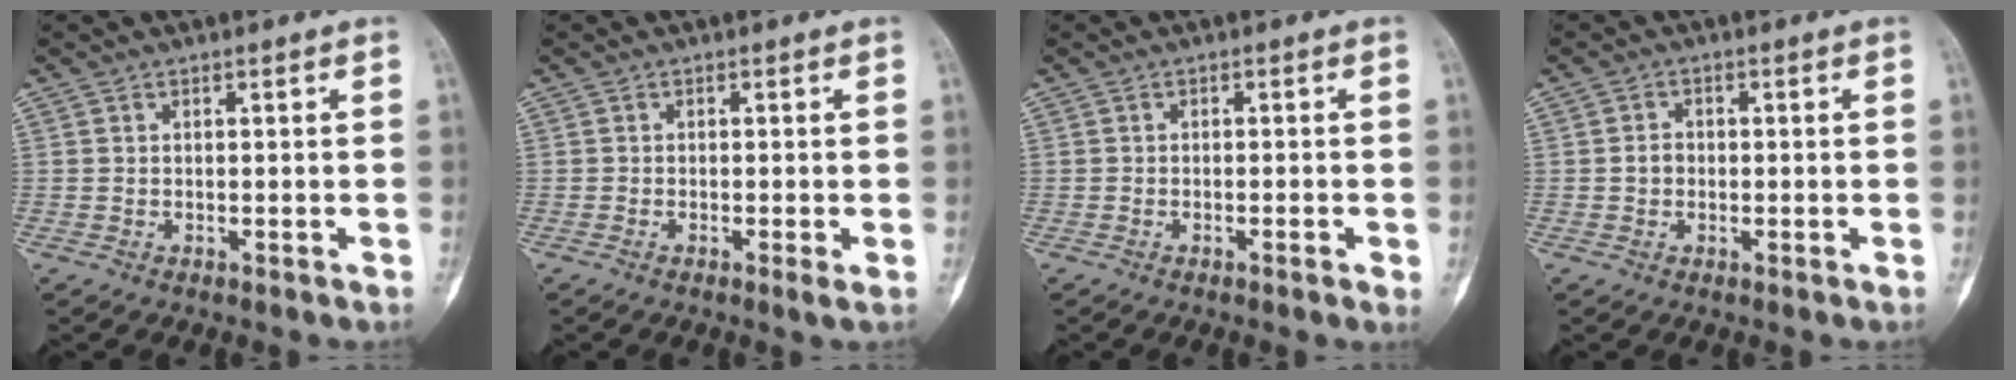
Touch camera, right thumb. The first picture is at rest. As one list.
[{"total": 1.0, "force": [-0.3, 0.0, 1.0], "torque": [-0.019, -0.004, -0.012]}, {"total": 1.6, "force": [-0.6, 0.3, 1.4], "torque": [-0.020, -0.001, -0.009]}, {"total": 2.1, "force": [-0.3, 1.8, 1.0], "torque": [-0.004, 0.009, -0.008]}]